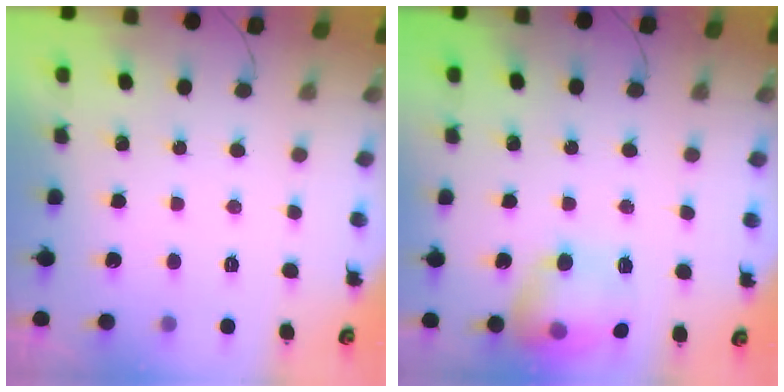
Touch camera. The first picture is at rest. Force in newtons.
{"total": 15.7, "press": 15.7, "slide": 1.3}